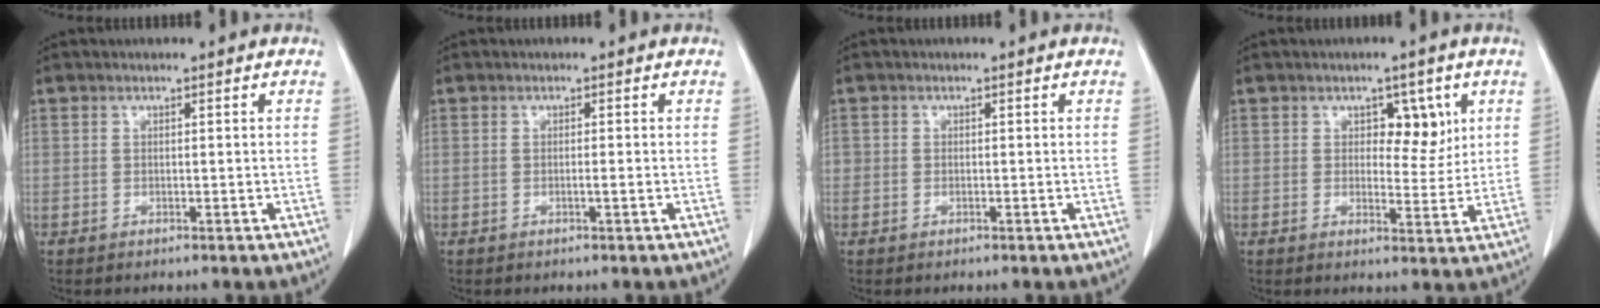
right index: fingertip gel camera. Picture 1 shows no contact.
{"total": 0.8, "force": [-0.2, -0.1, 0.7], "torque": [-0.015, -0.001, -0.003]}
{"total": 0.9, "force": [-0.1, 0.8, 0.3], "torque": [0.000, 0.002, -0.002]}
{"total": 4.9, "force": [1.9, 2.9, 3.5], "torque": [-0.037, 0.004, 0.028]}